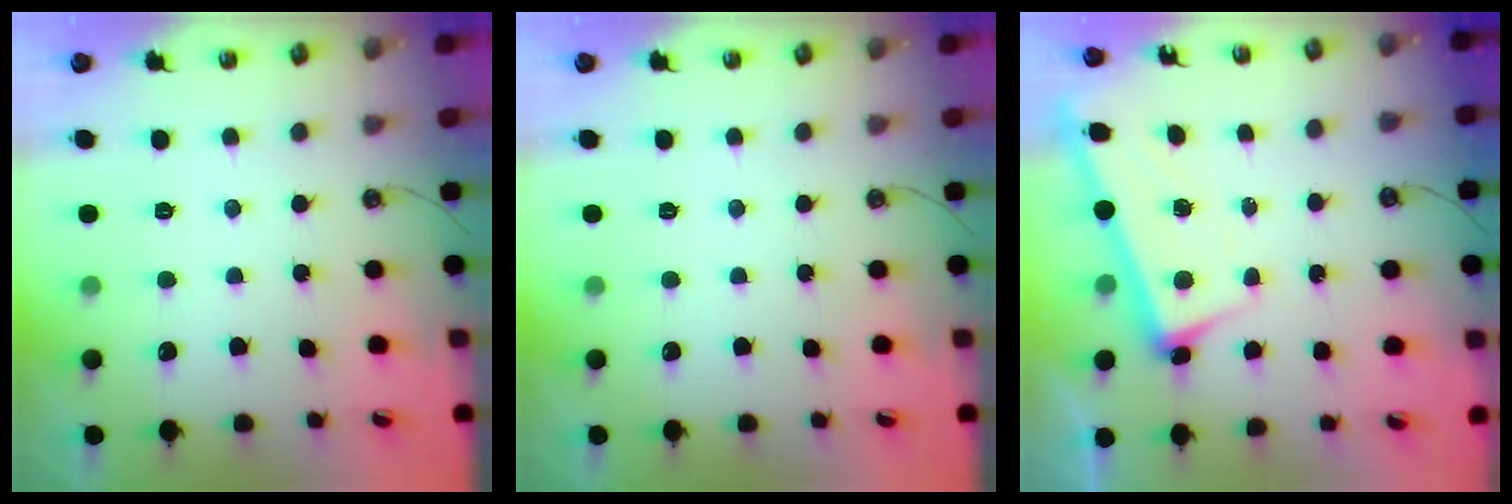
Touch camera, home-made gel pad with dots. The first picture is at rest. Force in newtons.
{"total": 0.0}
{"total": 2.5, "press": 2.4, "slide": 0.8}